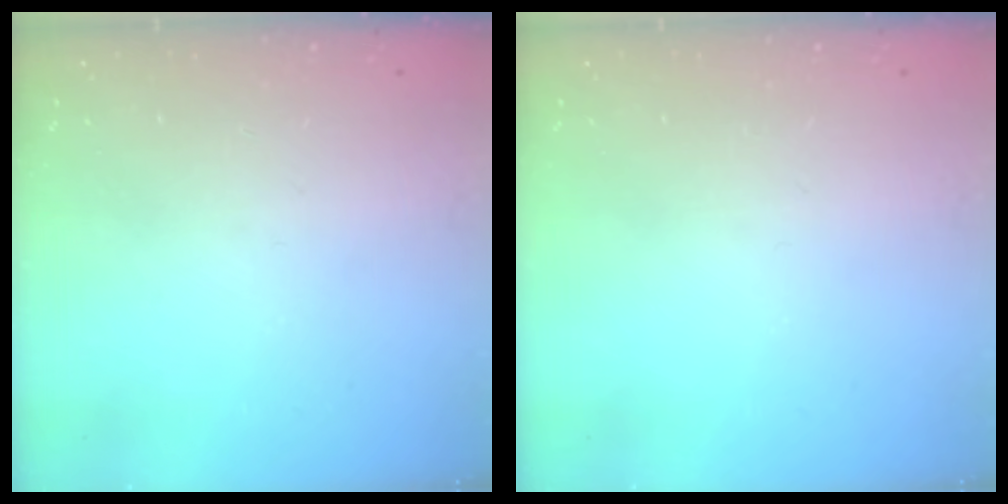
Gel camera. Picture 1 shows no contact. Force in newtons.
{"total": 0.0}